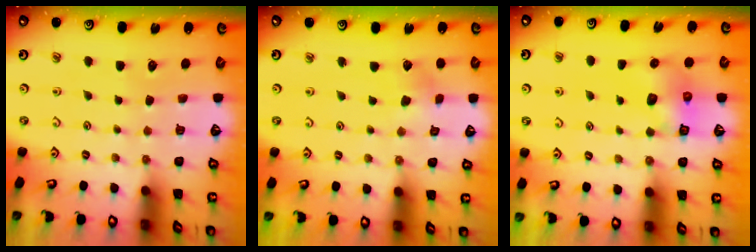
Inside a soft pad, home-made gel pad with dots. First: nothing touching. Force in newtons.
{"total": 2.8, "press": 2.7, "slide": 0.4}
{"total": 6.7, "press": 6.7, "slide": 0.9}